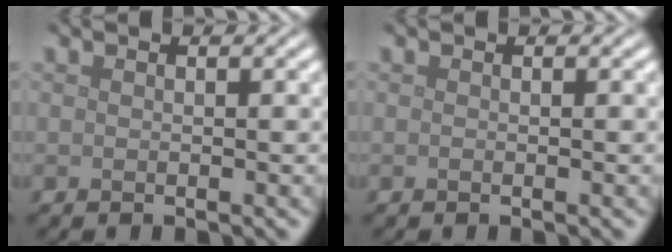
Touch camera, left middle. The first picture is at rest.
{"total": 0.0}